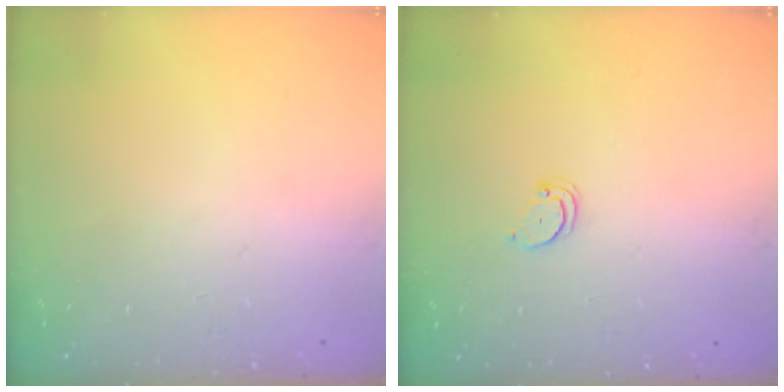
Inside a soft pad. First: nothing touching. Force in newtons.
{"total": 2.5, "press": 2.5, "slide": 0.2}